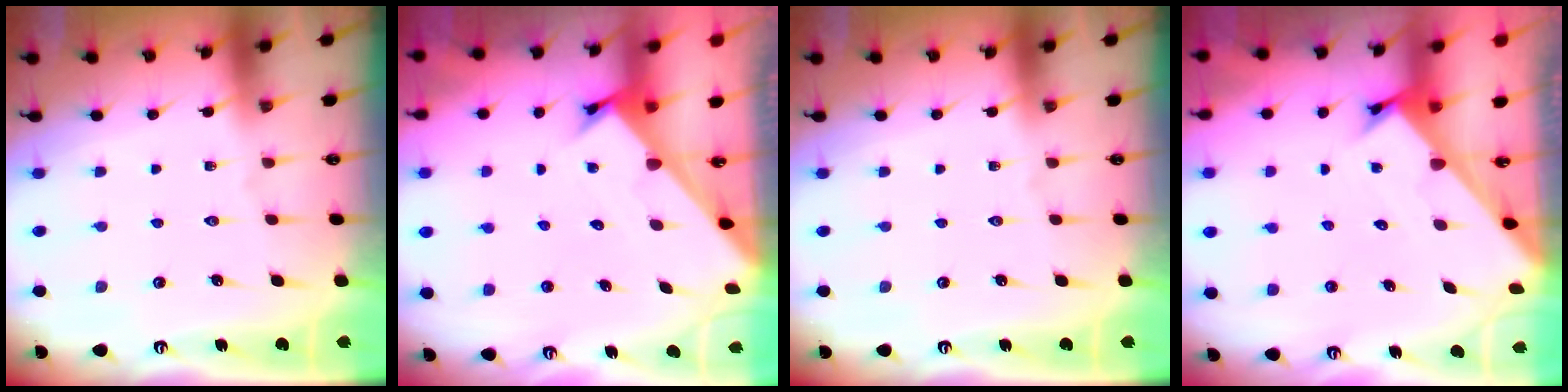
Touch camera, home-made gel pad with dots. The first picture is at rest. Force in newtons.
{"total": 2.4, "press": 2.4, "slide": 0.2}
{"total": 0.0}
{"total": 2.5, "press": 2.5, "slide": 0.3}